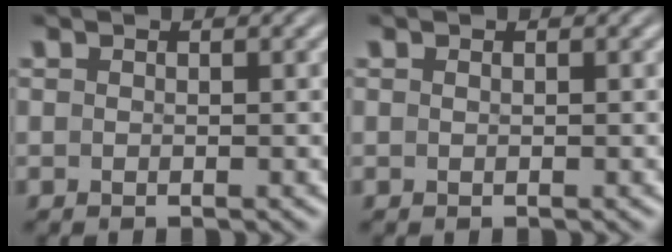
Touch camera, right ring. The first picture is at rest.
{"total": 0.0}